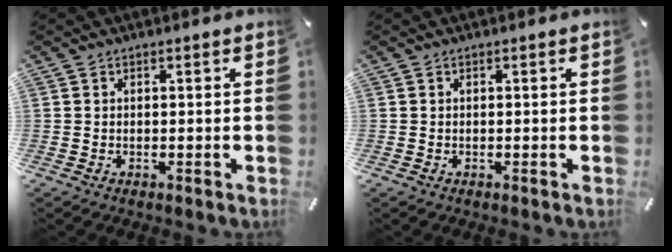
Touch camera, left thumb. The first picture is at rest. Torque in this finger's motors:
{"motor_torque": [-0.03, -0.02, -0.06, 0.01, 0.00]}